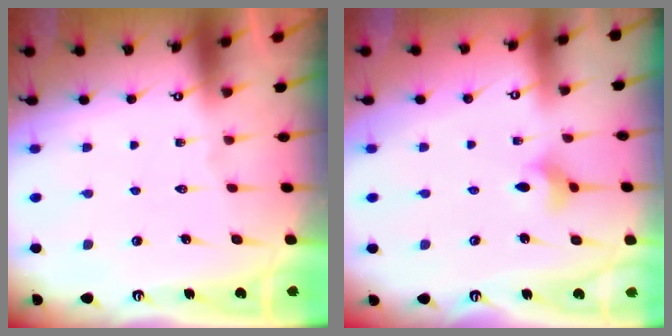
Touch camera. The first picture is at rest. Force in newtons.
{"total": 3.7, "press": 3.7, "slide": 0.6}